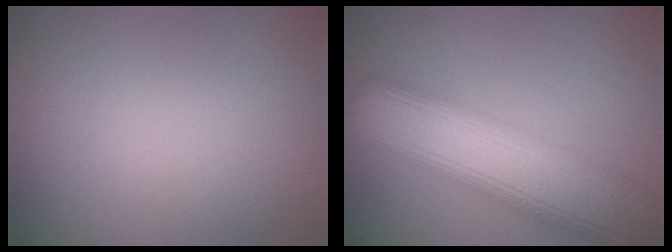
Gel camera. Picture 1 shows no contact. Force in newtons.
{"total": 11.0, "press": 10.9, "slide": 1.1}